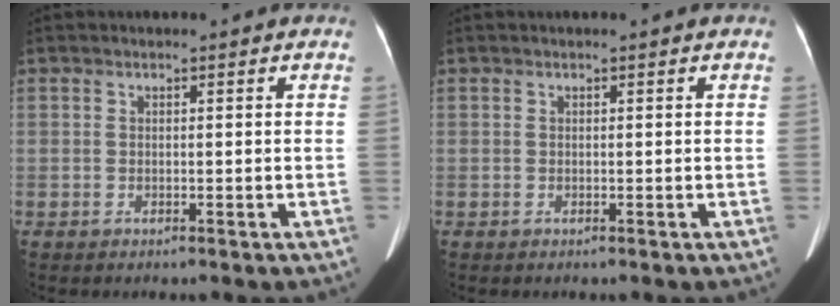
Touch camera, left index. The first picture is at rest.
{"total": 0.0}